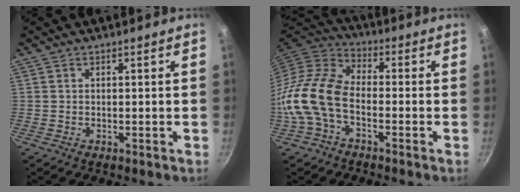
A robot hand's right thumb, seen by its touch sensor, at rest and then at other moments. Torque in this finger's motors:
{"motor_torque": [0.57, 1.12, 1.24, -1.25, 0.23]}